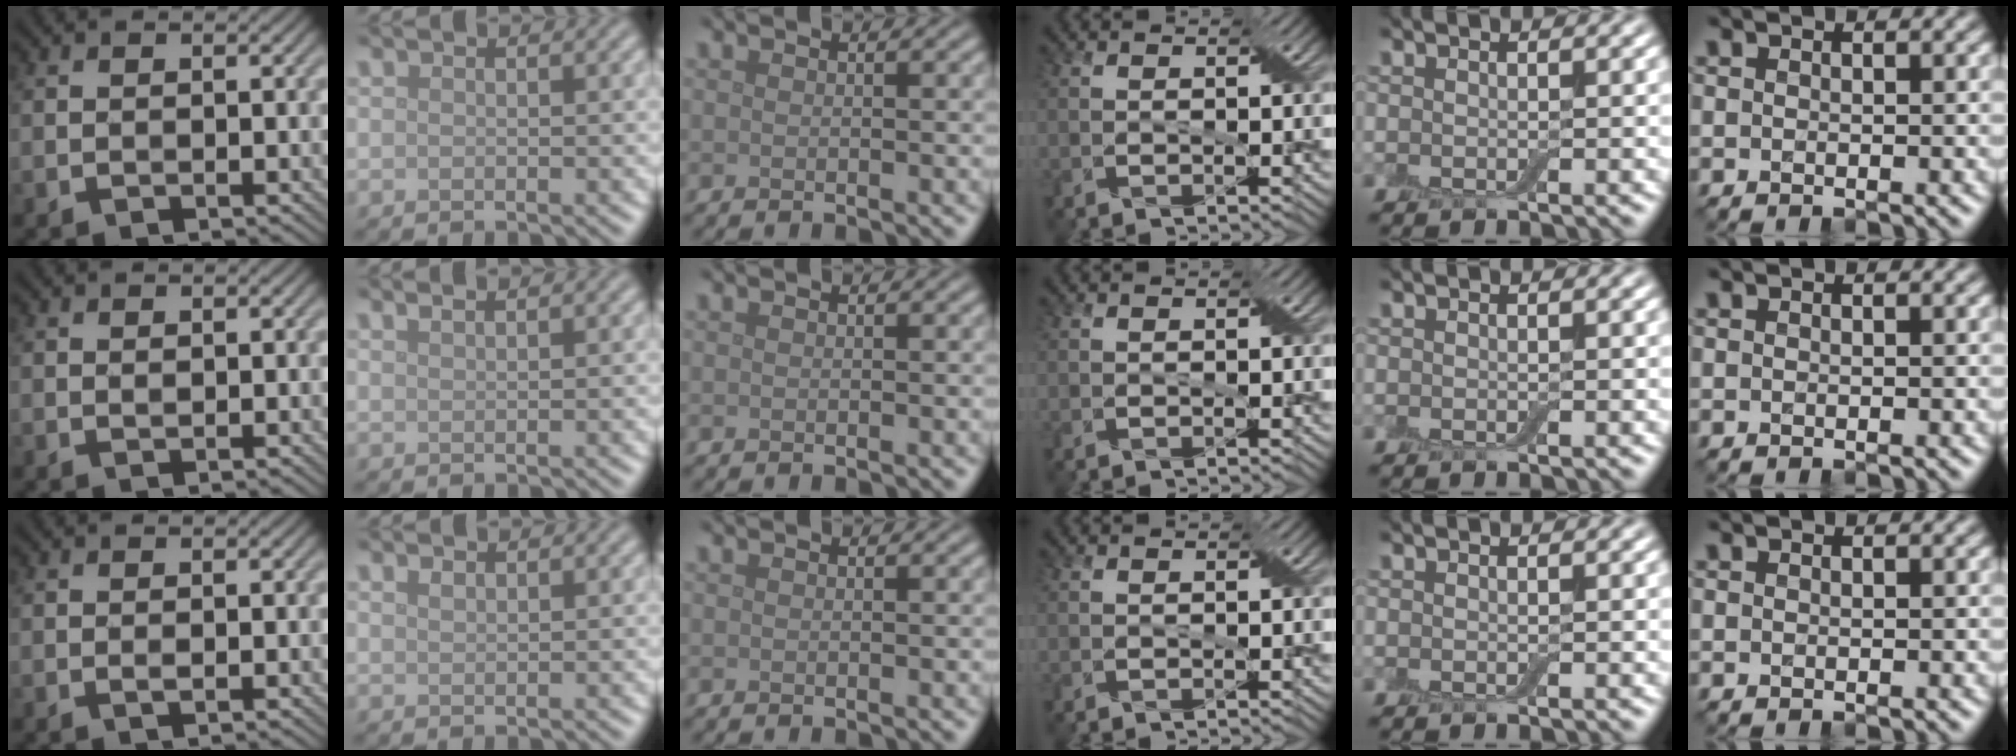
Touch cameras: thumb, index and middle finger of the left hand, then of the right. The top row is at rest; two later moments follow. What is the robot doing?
{"motion": "fold", "object": "bandage"}